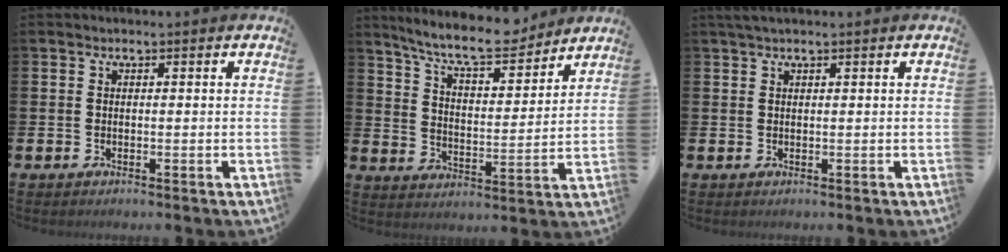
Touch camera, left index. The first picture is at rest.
{"total": 9.3, "force": [8.5, 1.5, 3.5], "torque": [-0.096, -0.047, 0.151]}
{"total": 1.4, "force": [1.1, 0.2, 0.8], "torque": [-0.010, 0.001, 0.018]}